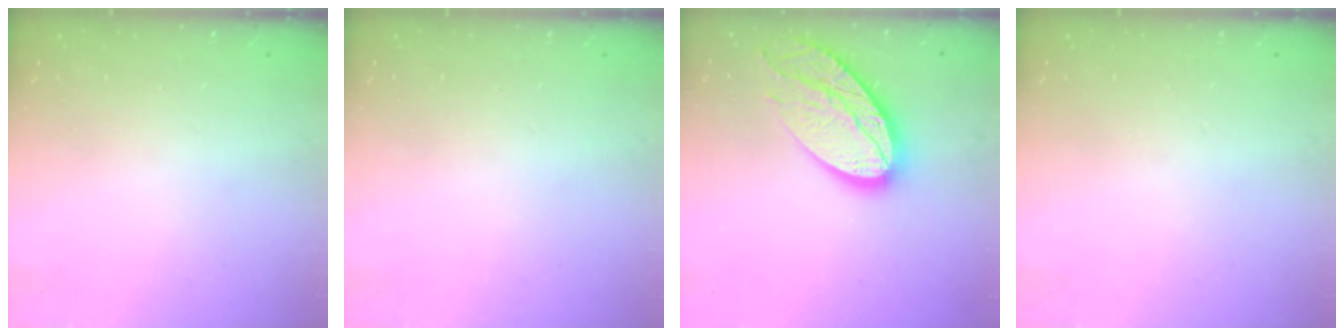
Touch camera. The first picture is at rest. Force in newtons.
{"total": 0.0}
{"total": 16.7, "press": 16.6, "slide": 1.4}
{"total": 0.0}